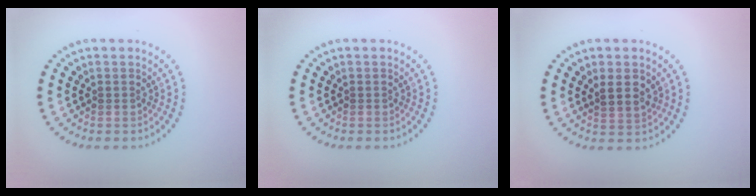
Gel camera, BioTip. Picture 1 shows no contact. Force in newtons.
{"total": 0.0}
{"total": 2.3, "press": 2.1, "slide": 0.9}